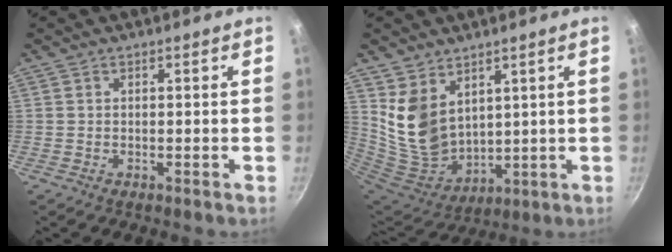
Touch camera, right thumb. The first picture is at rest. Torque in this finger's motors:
{"motor_torque": [-0.66, 1.80, 0.20, 0.00, 0.15]}